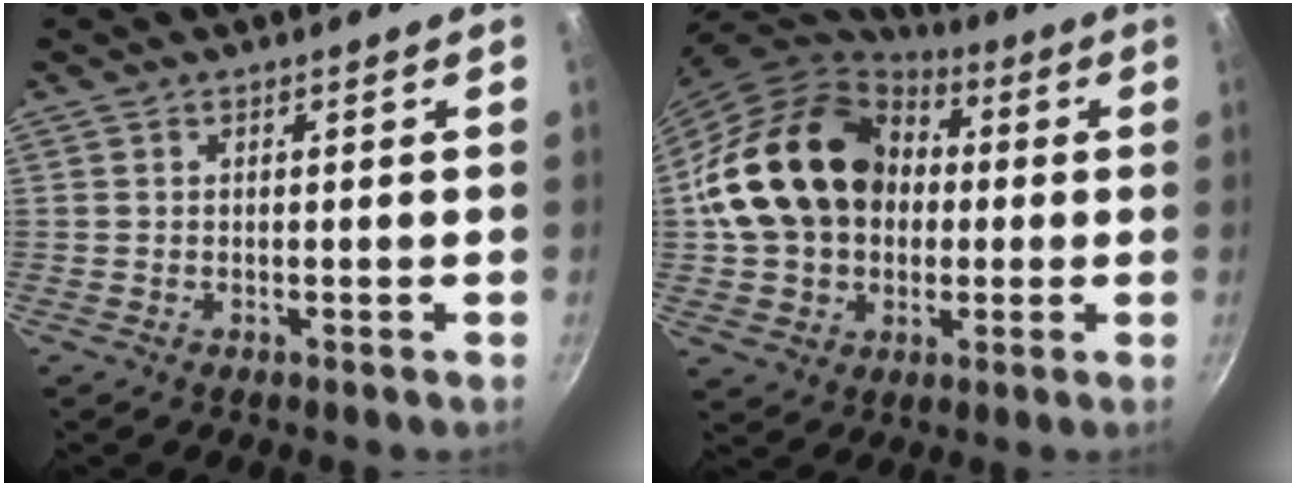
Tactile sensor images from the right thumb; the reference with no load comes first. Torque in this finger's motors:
{"motor_torque": [2.50, 2.51, 1.18, 0.24, 0.48]}